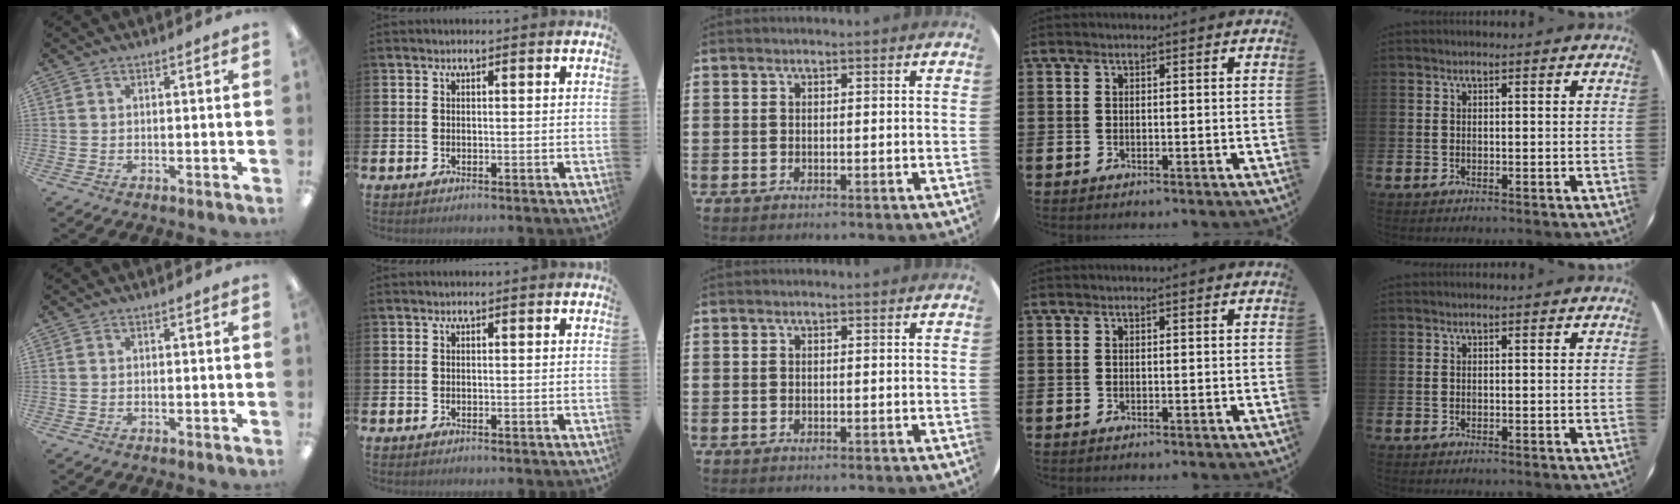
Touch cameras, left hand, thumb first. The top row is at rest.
{}